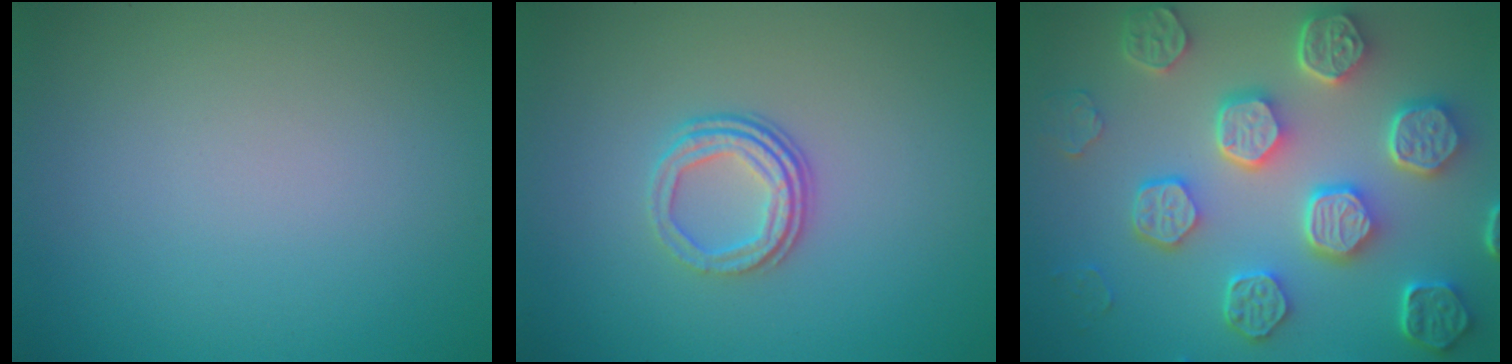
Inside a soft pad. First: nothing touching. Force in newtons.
{"total": 3.3, "press": 2.4, "slide": 2.3}
{"total": 8.5, "press": 6.5, "slide": 5.5}